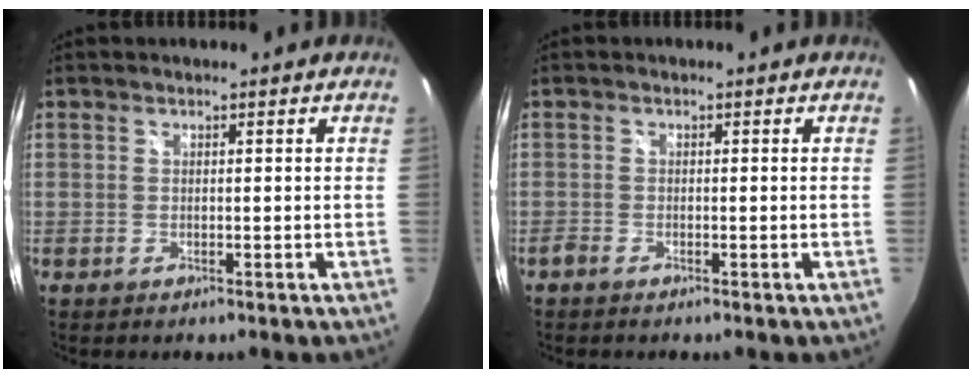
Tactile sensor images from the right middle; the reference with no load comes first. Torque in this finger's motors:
{"motor_torque": [-0.71, -0.34, 0.05, 0.02]}